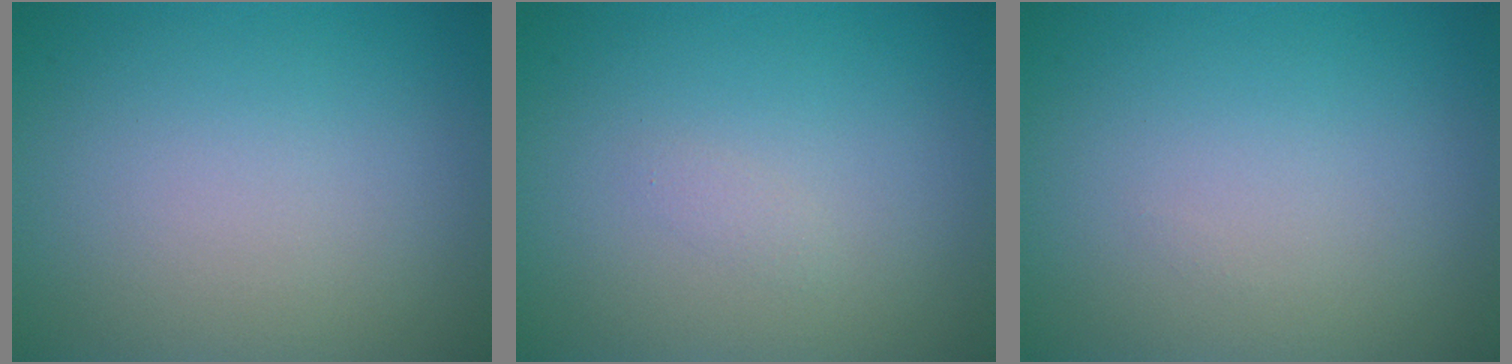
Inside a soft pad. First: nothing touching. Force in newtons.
{"total": 0.6, "press": 0.6, "slide": 0.0}
{"total": 0.0}